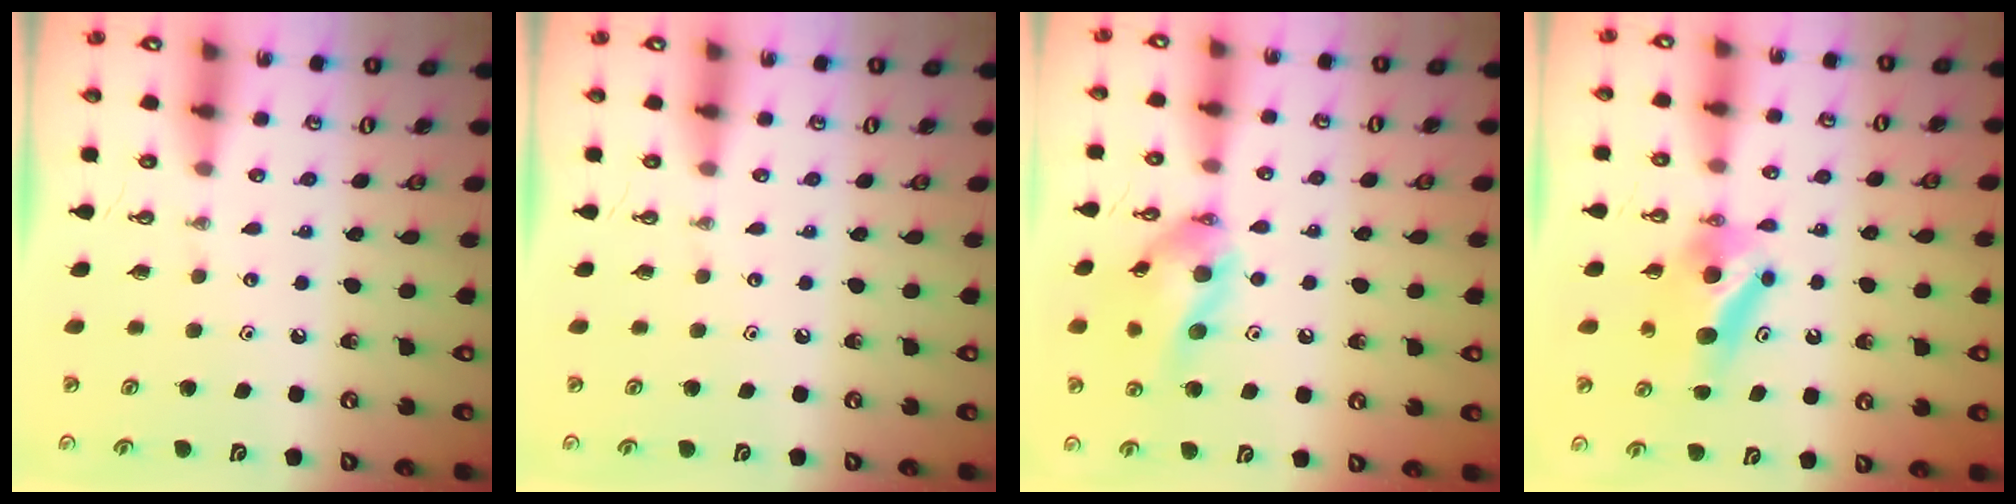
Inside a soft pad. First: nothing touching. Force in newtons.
{"total": 0.0}
{"total": 14.6, "press": 14.2, "slide": 3.2}
{"total": 9.3, "press": 5.7, "slide": 7.3}